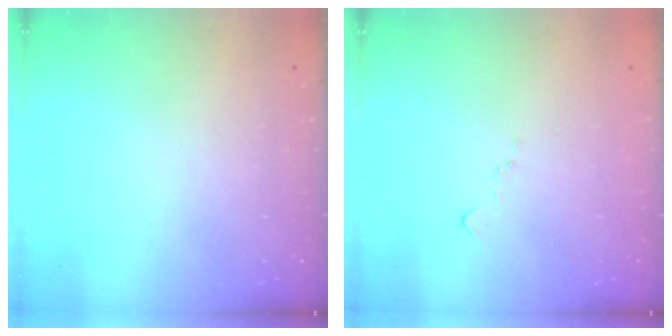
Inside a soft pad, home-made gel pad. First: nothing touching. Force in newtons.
{"total": 6.8, "press": 6.8, "slide": 0.7}